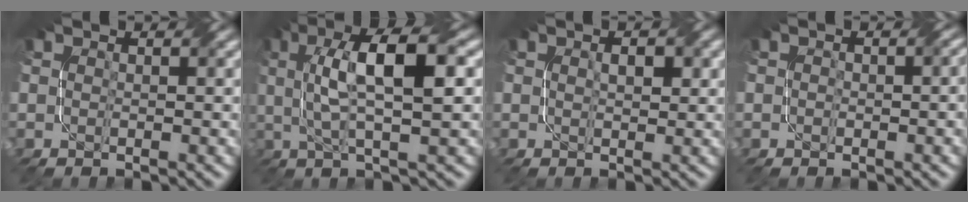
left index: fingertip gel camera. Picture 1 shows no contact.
{"total": 8.1, "force": [1.7, 2.2, 7.6], "torque": [-0.135, 0.013, 0.028]}
{"total": 1.5, "force": [0.3, 0.6, 1.3], "torque": [-0.018, -0.001, 0.005]}
{"total": 1.9, "force": [-0.1, 1.1, 1.6], "torque": [-0.020, 0.002, 0.000]}